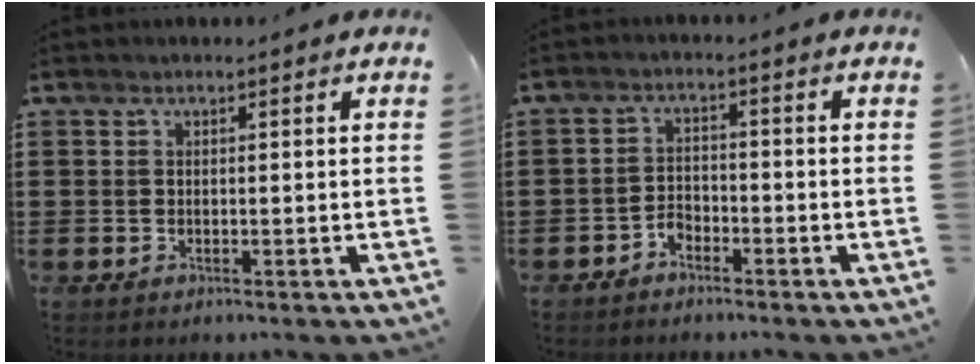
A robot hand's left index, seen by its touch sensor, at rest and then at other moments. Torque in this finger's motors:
{"motor_torque": [0.10, 0.10, 0.07, 0.03]}